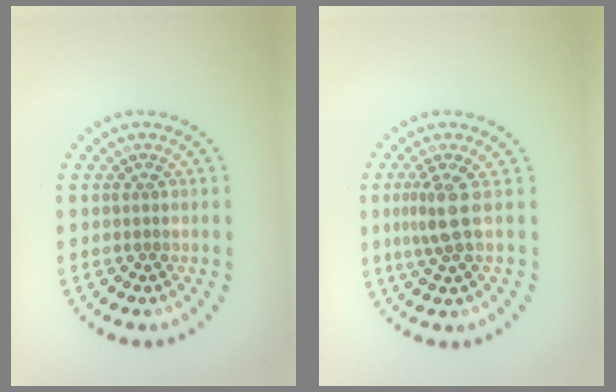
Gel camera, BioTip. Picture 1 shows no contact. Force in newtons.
{"total": 2.3, "press": 1.9, "slide": 1.4}